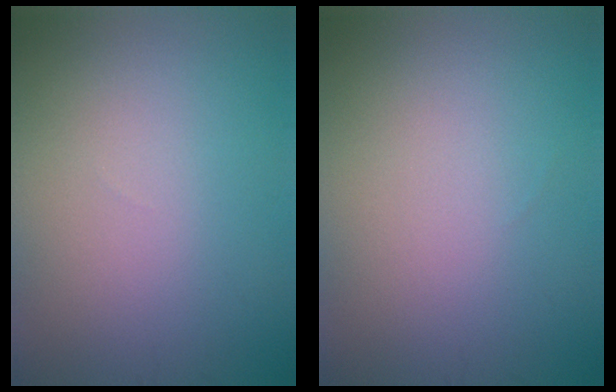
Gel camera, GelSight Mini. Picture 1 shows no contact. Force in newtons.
{"total": 0.0}